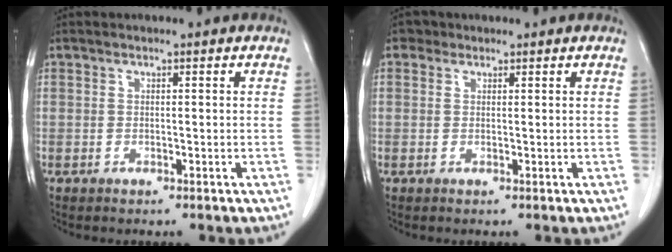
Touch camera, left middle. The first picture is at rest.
{"total": 1.3, "force": [0.8, 1.0, 0.1], "torque": [0.003, 0.002, 0.008]}